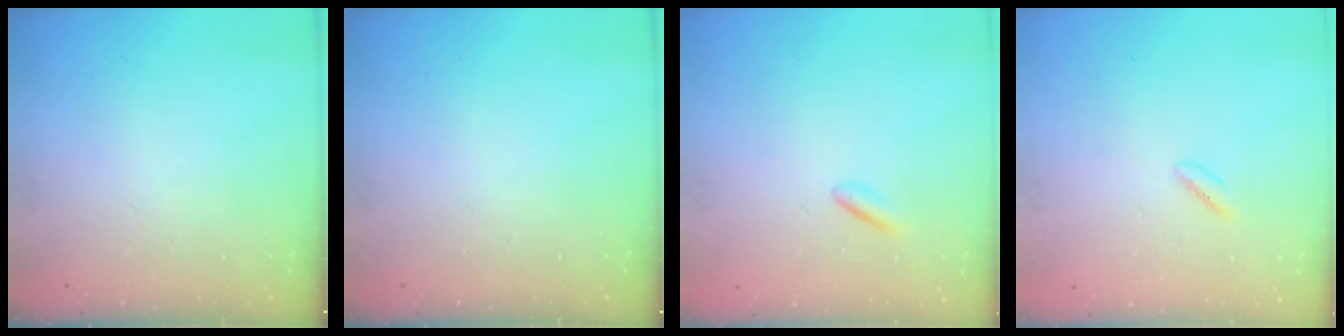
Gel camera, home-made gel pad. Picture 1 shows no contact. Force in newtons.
{"total": 0.0}
{"total": 0.6, "press": 0.2, "slide": 0.5}
{"total": 1.7, "press": 1.4, "slide": 1.0}